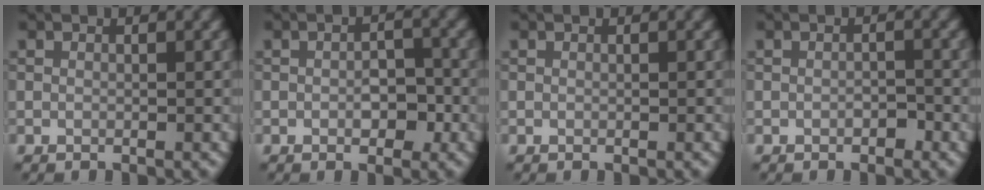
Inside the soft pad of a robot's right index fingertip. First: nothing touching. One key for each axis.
{"total": 2.5, "fx": -0.7, "fy": 1.3, "fz": 2.1, "tx": -0.031, "ty": 0.001, "tz": -0.012}
{"total": 0.0}
{"total": 1.0, "fx": -0.5, "fy": 0.5, "fz": 0.7, "tx": -0.012, "ty": 0.001, "tz": -0.008}